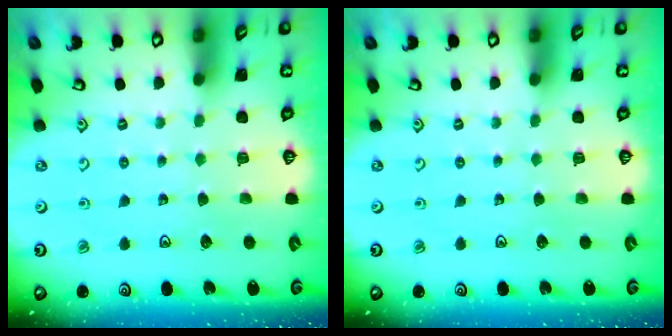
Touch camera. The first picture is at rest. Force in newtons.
{"total": 0.0}